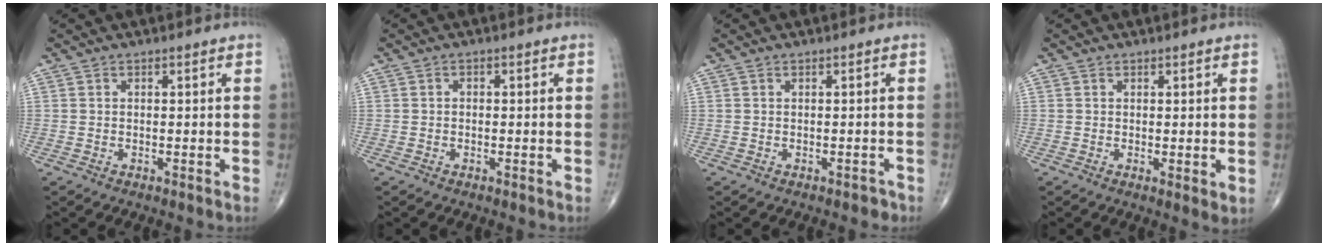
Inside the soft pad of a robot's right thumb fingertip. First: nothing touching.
{"total": 0.6, "force": [-0.1, 0.4, 0.4], "torque": [-0.003, 0.002, -0.004]}
{"total": 0.9, "force": [-0.5, 0.6, 0.4], "torque": [-0.002, 0.005, -0.005]}
{"total": 2.1, "force": [0.2, 0.7, 2.0], "torque": [-0.034, -0.010, 0.002]}